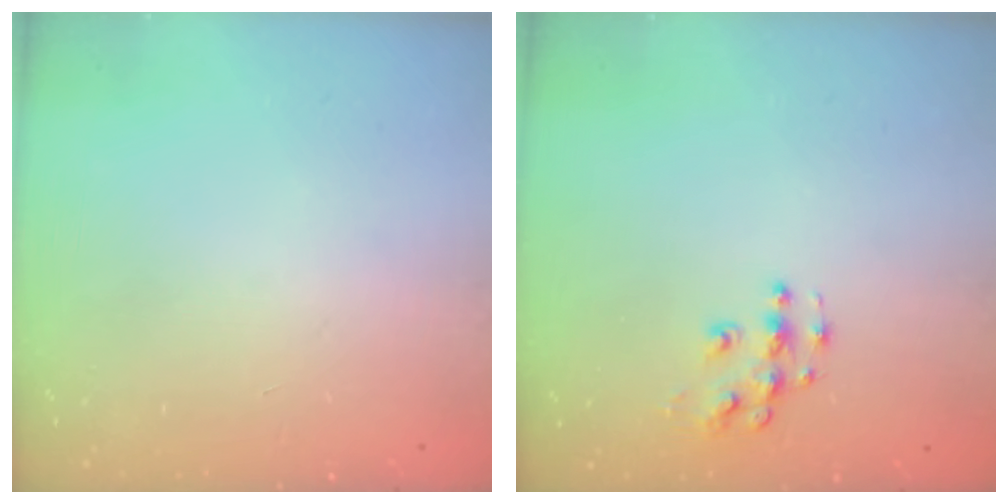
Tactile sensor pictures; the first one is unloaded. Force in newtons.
{"total": 5.9, "press": 5.9, "slide": 0.4}